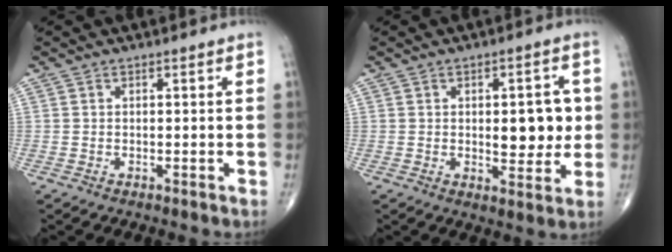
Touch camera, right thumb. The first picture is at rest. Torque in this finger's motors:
{"motor_torque": [1.13, 0.96, 0.73, 0.57, 0.02]}